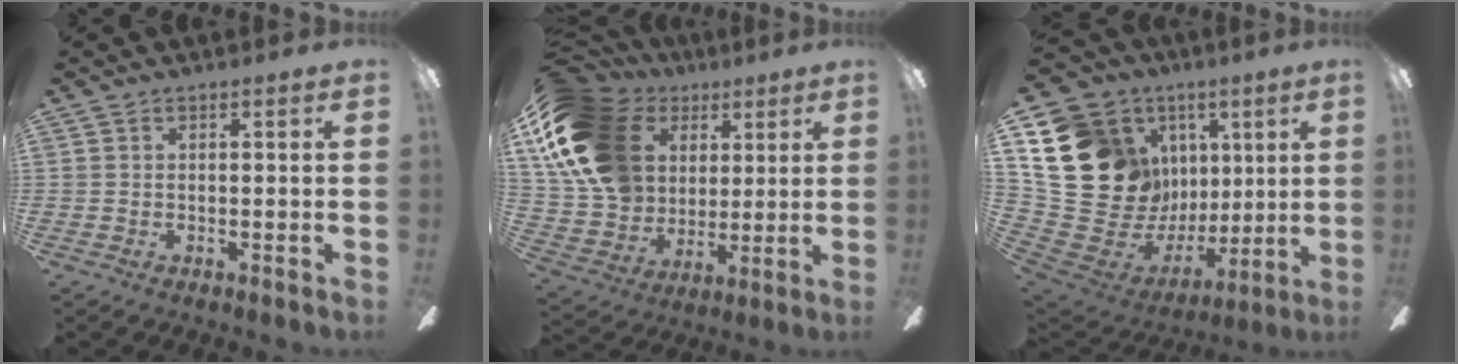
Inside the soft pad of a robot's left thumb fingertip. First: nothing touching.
{"total": 22.0, "force": [7.8, 16.4, 12.4], "torque": [-0.262, -0.015, 0.150]}
{"total": 22.2, "force": [6.5, 18.6, 10.1], "torque": [-0.238, -0.052, 0.162]}